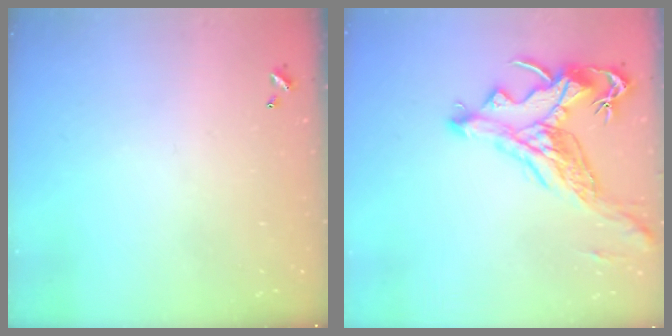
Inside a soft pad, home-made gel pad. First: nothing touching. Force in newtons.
{"total": 3.3, "press": 2.9, "slide": 1.6}